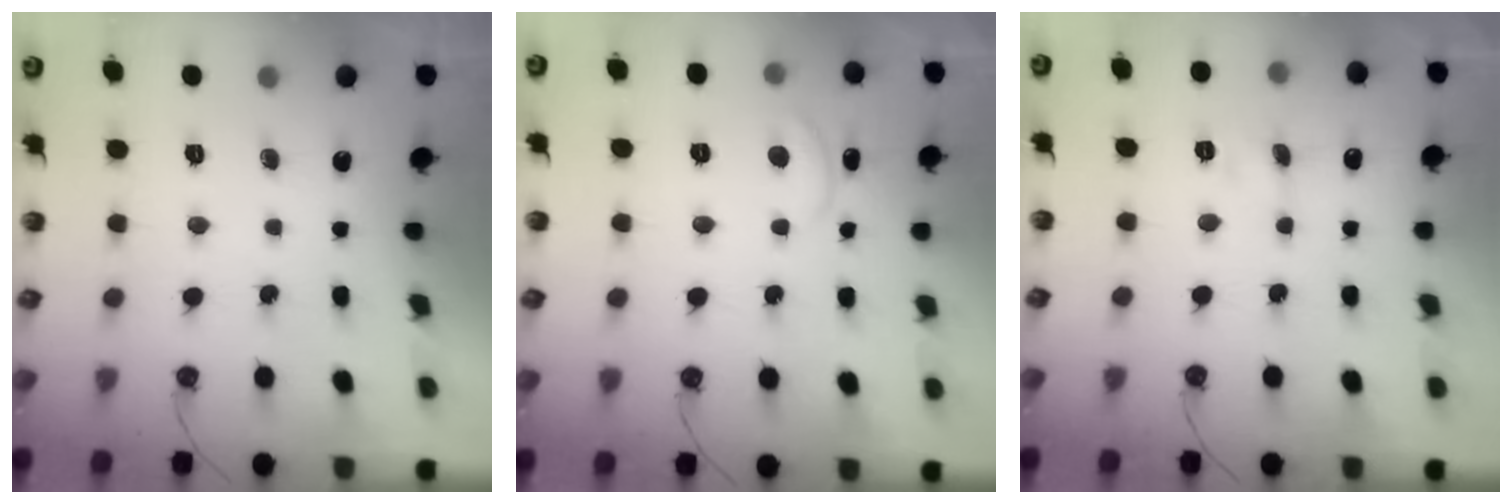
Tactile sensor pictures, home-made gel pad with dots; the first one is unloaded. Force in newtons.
{"total": 1.2, "press": 1.2, "slide": 0.3}
{"total": 1.0, "press": 1.0, "slide": 0.1}